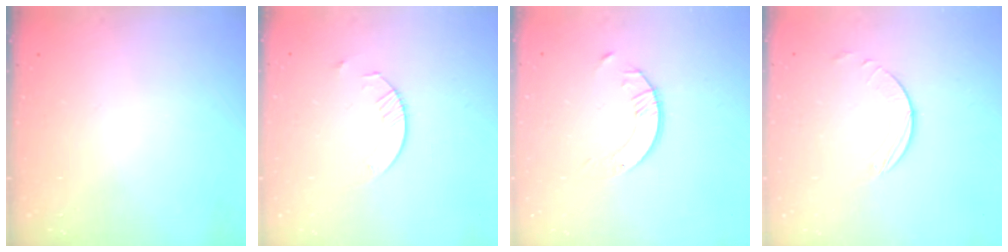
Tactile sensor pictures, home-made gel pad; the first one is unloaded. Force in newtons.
{"total": 4.5, "press": 4.5, "slide": 0.5}
{"total": 2.0, "press": 2.0, "slide": 0.2}
{"total": 1.6, "press": 1.6, "slide": 0.2}